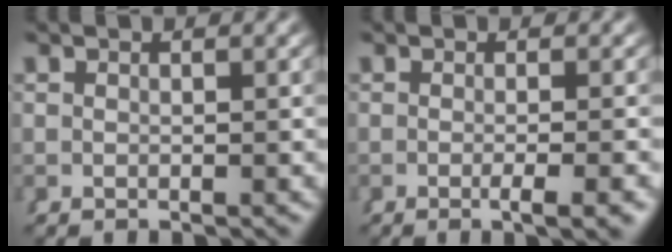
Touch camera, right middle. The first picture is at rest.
{"total": 2.6, "force": [-1.5, -0.1, 2.1], "torque": [-0.030, -0.001, -0.024]}